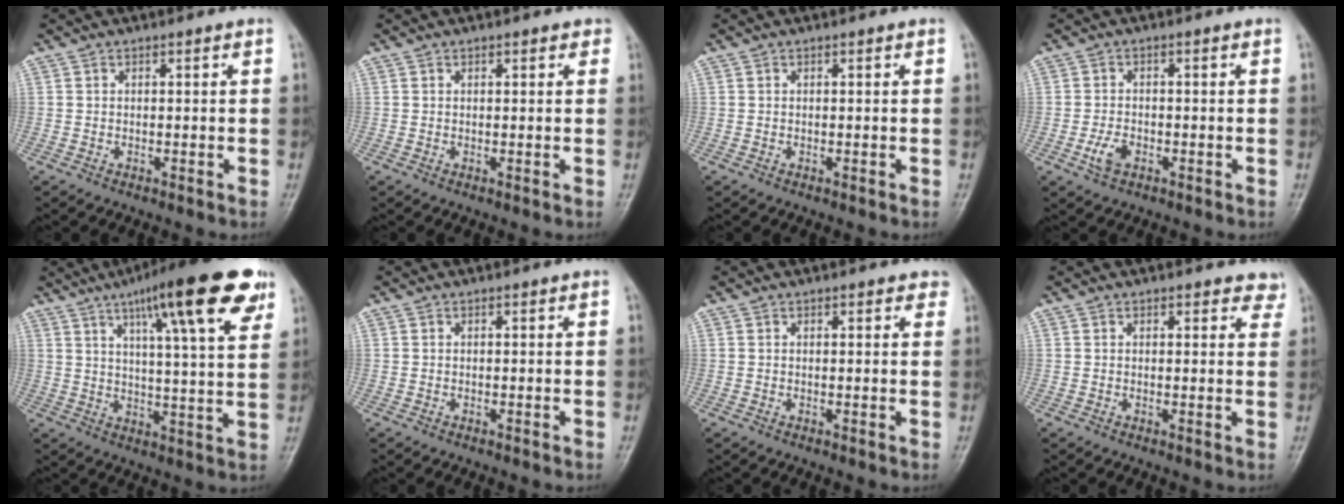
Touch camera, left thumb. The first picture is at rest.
{"total": 1.4, "force": [0.8, 0.7, 0.9], "torque": [-0.003, 0.000, 0.005]}
{"total": 0.0}
{"total": 3.3, "force": [-1.4, 2.0, 2.3], "torque": [-0.046, 0.005, -0.027]}
{"total": 19.2, "force": [10.4, 3.8, 15.7], "torque": [-0.211, -0.021, 0.150]}
{"total": 0.0}
{"total": 1.9, "force": [1.2, 1.0, 1.1], "torque": [0.003, -0.002, 0.009]}
{"total": 3.7, "force": [3.1, 1.7, 1.1], "torque": [0.021, -0.011, 0.024]}